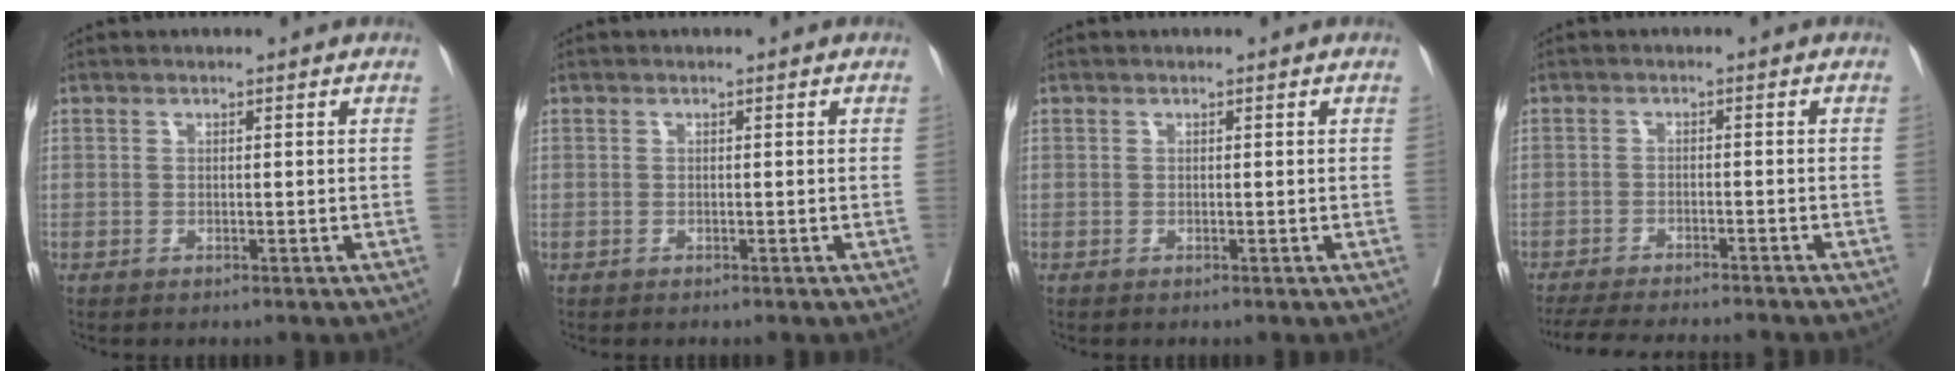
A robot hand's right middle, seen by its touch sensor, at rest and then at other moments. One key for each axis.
{"total": 0.0}
{"total": 0.0}
{"total": 13.3, "fx": -12.0, "fy": 1.6, "fz": 5.4, "tx": -0.084, "ty": -0.019, "tz": -0.165}